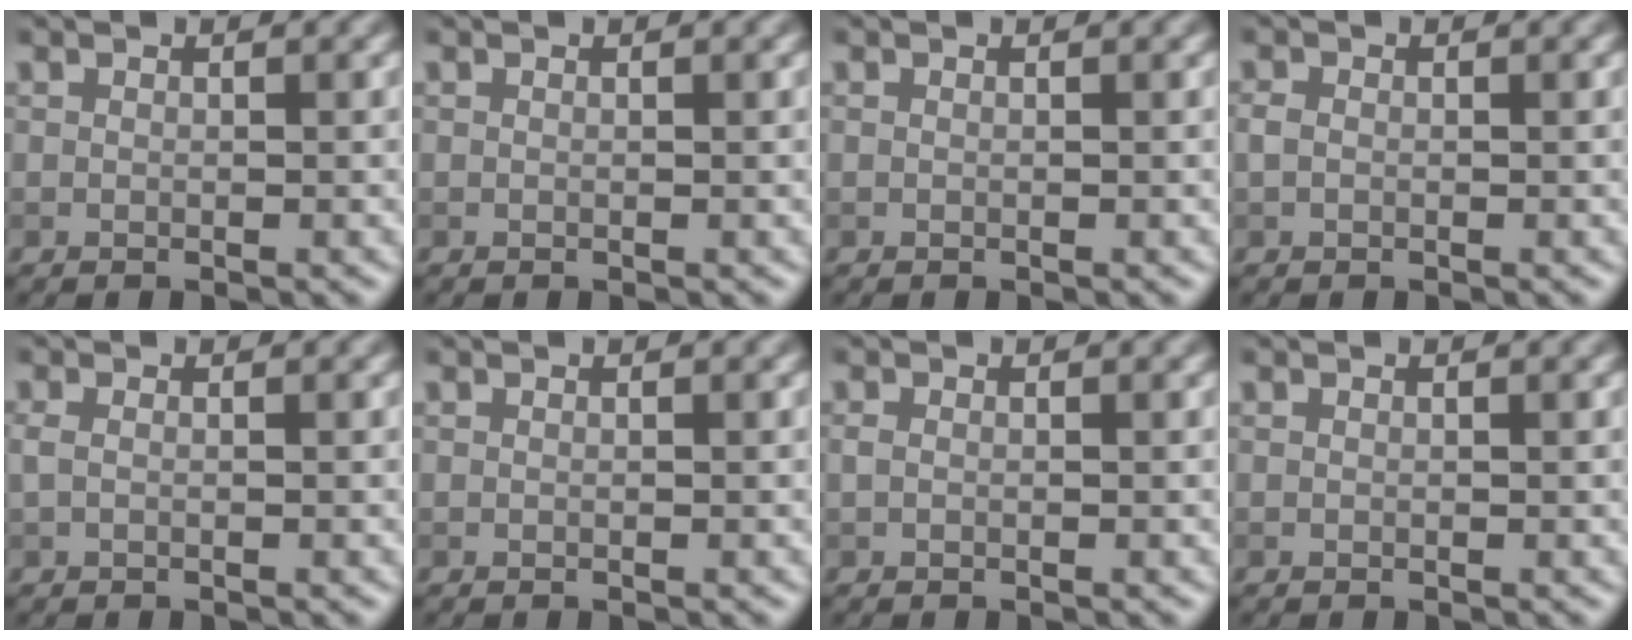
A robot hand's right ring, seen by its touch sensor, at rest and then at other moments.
{"total": 0.0}
{"total": 0.0}
{"total": 0.9, "force": [-0.2, 0.7, 0.5], "torque": [-0.011, 0.000, -0.005]}
{"total": 0.8, "force": [0.0, 0.4, 0.7], "torque": [-0.020, -0.001, -0.001]}
{"total": 0.0}
{"total": 0.5, "force": [-0.1, 0.3, 0.4], "torque": [-0.010, 0.000, -0.002]}
{"total": 0.0}